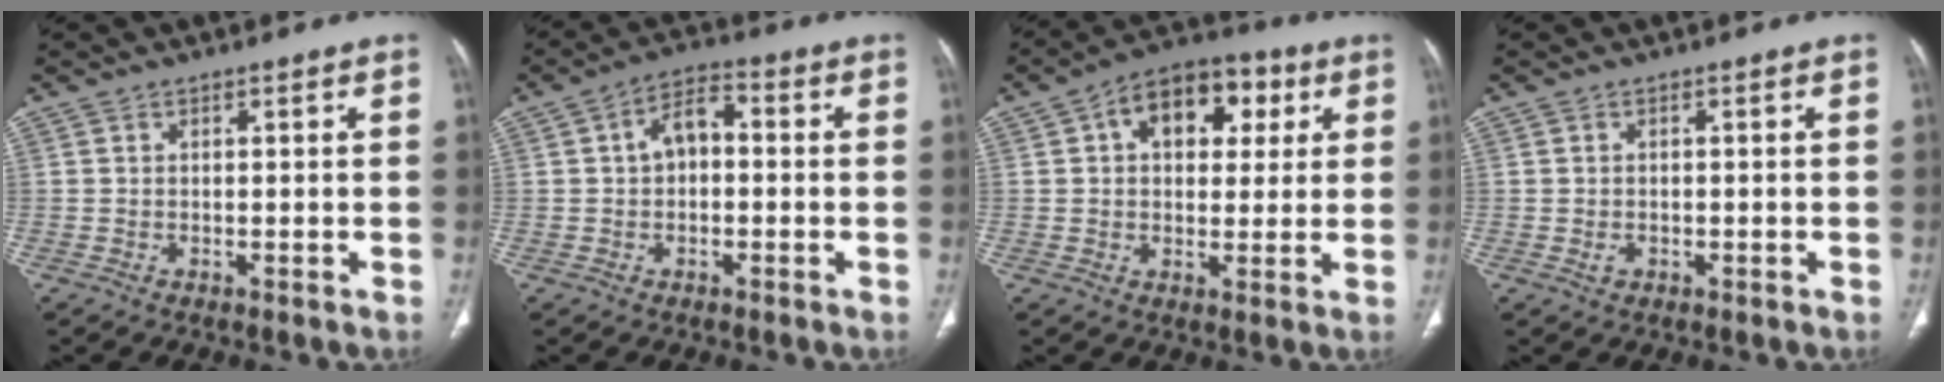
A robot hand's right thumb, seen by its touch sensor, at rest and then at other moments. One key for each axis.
{"total": 6.5, "fx": 0.3, "fy": 4.2, "fz": 4.9, "tx": -0.069, "ty": 0.024, "tz": -0.007}
{"total": 13.2, "fx": 4.2, "fy": 8.6, "fz": 9.1, "tx": -0.094, "ty": 0.015, "tz": 0.059}
{"total": 1.4, "fx": -0.4, "fy": 1.1, "fz": 0.7, "tx": -0.013, "ty": 0.006, "tz": -0.002}